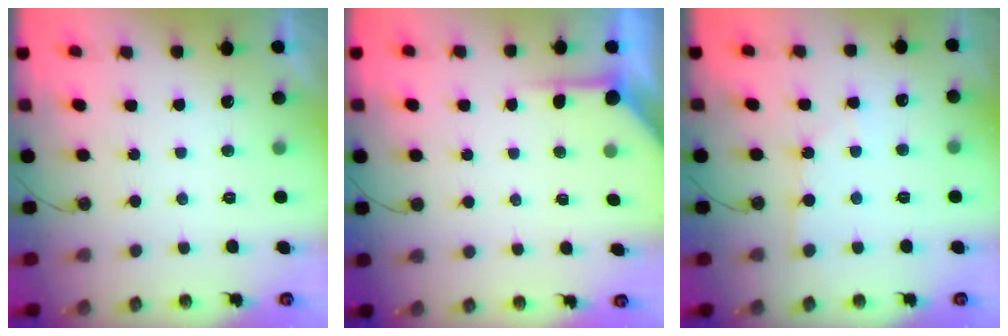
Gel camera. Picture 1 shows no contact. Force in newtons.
{"total": 4.0, "press": 3.9, "slide": 0.4}
{"total": 3.2, "press": 3.2, "slide": 0.3}